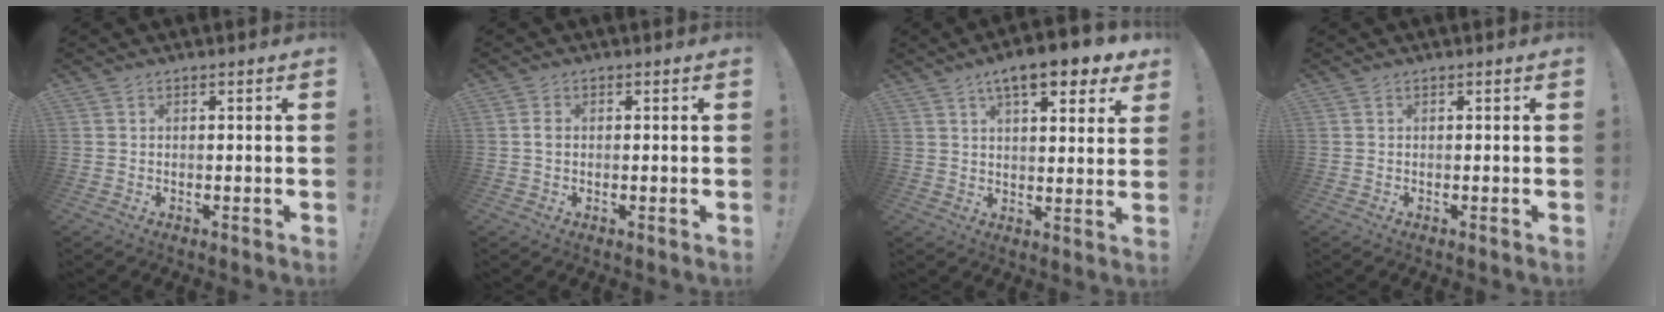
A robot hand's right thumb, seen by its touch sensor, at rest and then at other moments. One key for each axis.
{"total": 1.5, "fx": 0.0, "fy": 1.1, "fz": 1.0, "tx": -0.016, "ty": 0.005, "tz": -0.001}
{"total": 11.0, "fx": 6.8, "fy": 3.2, "fz": 8.1, "tx": -0.110, "ty": -0.038, "tz": 0.109}
{"total": 0.0}